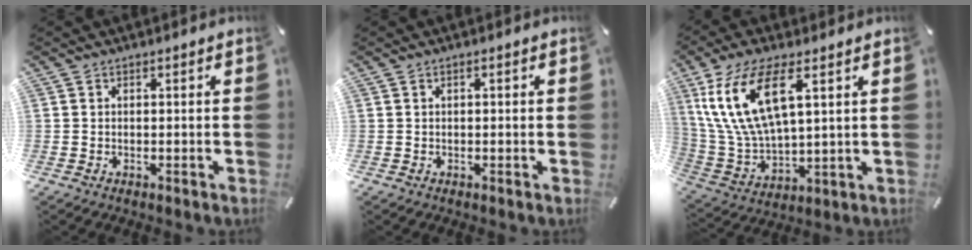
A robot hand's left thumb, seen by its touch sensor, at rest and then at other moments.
{"total": 0.7, "force": [0.0, 0.1, 0.7], "torque": [-0.012, 0.000, 0.000]}
{"total": 15.9, "force": [7.2, 6.8, 12.4], "torque": [-0.291, -0.017, 0.126]}